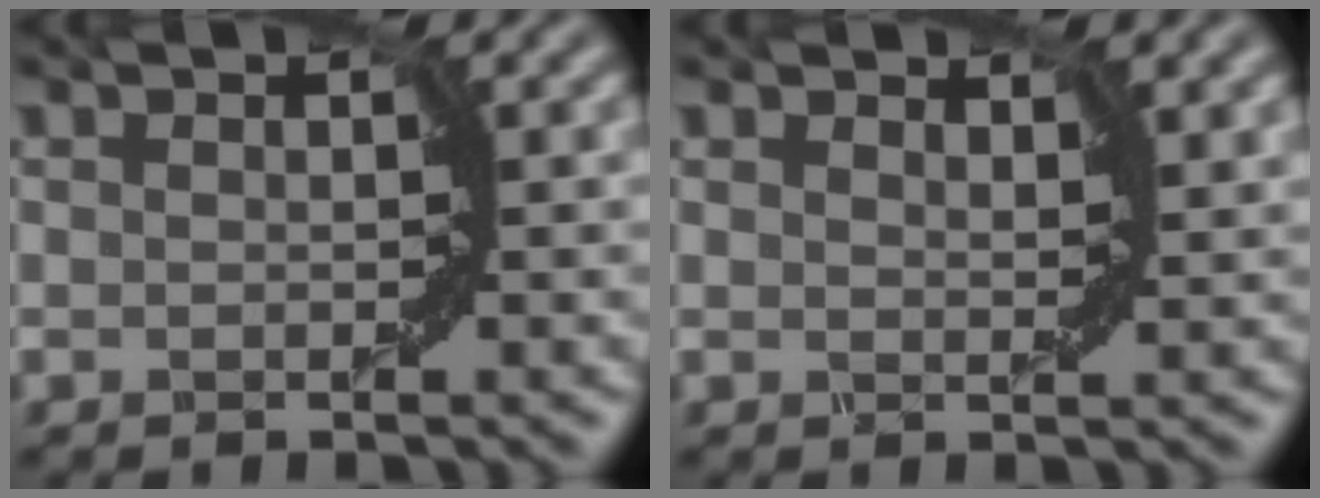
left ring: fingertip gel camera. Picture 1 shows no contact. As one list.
[{"total": 1.3, "force": [1.2, 0.1, 0.4], "torque": [-0.013, 0.002, 0.022]}]